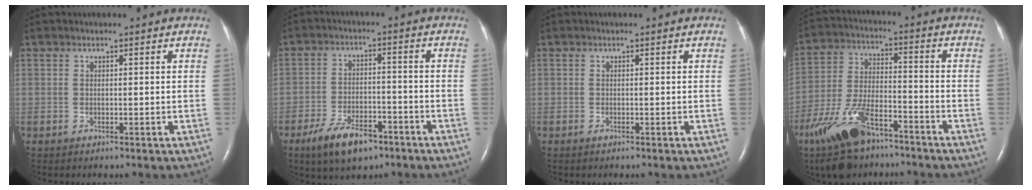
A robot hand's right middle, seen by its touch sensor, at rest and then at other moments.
{"total": 8.7, "force": [-5.7, 3.7, 5.4], "torque": [-0.106, -0.005, -0.096]}
{"total": 0.0}
{"total": 13.4, "force": [-9.2, 4.8, 8.4], "torque": [-0.182, -0.016, -0.171]}